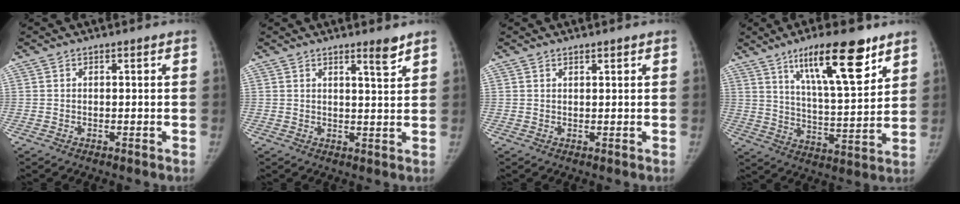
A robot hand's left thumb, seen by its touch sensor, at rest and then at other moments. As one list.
[{"total": 3.5, "force": [2.7, 0.2, 2.2], "torque": [-0.027, -0.025, 0.041]}, {"total": 1.0, "force": [0.8, 0.2, 0.4], "torque": [-0.006, -0.005, 0.014]}, {"total": 17.2, "force": [10.3, 4.5, 13.1], "torque": [-0.187, -0.053, 0.173]}]